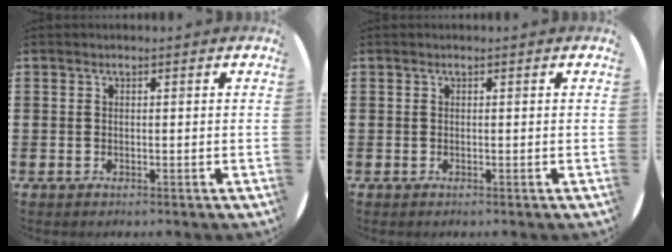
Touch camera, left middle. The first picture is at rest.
{"total": 0.0}